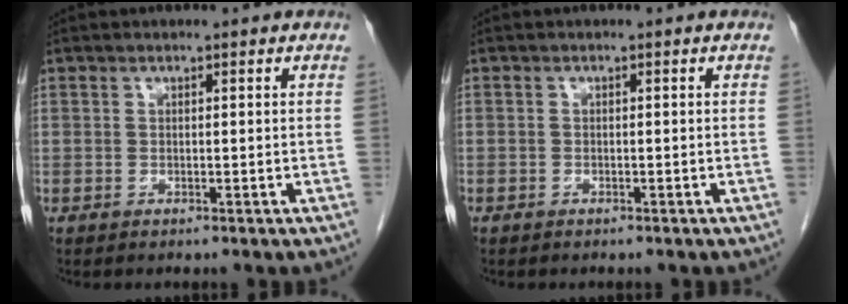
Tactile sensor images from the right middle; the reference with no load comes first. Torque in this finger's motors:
{"motor_torque": [0.09, -0.05, -0.40, -0.21]}